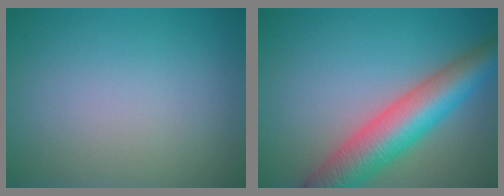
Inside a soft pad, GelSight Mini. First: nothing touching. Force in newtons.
{"total": 8.4, "press": 8.4, "slide": 0.3}